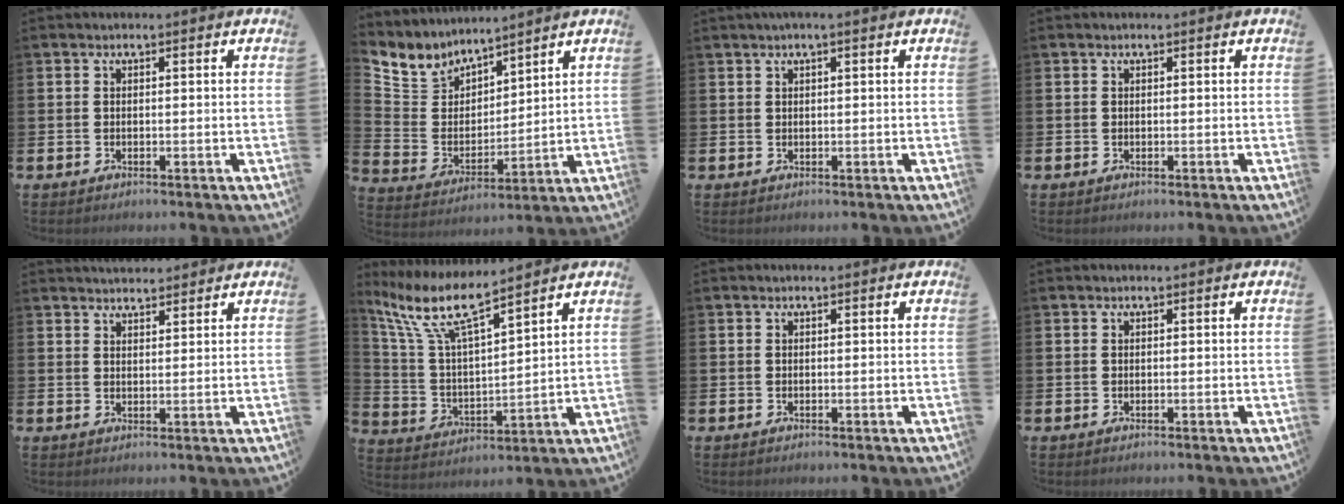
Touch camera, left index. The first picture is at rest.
{"total": 5.3, "force": [4.7, 2.3, -0.2], "torque": [-0.043, -0.043, 0.083]}
{"total": 1.0, "force": [0.7, 0.0, 0.7], "torque": [-0.020, 0.005, 0.014]}
{"total": 0.0}
{"total": 3.2, "force": [3.1, 0.7, 0.0], "torque": [0.001, -0.015, 0.056]}
{"total": 9.7, "force": [8.0, 1.9, 5.1], "torque": [-0.136, -0.036, 0.139]}
{"total": 0.0}
{"total": 0.0}